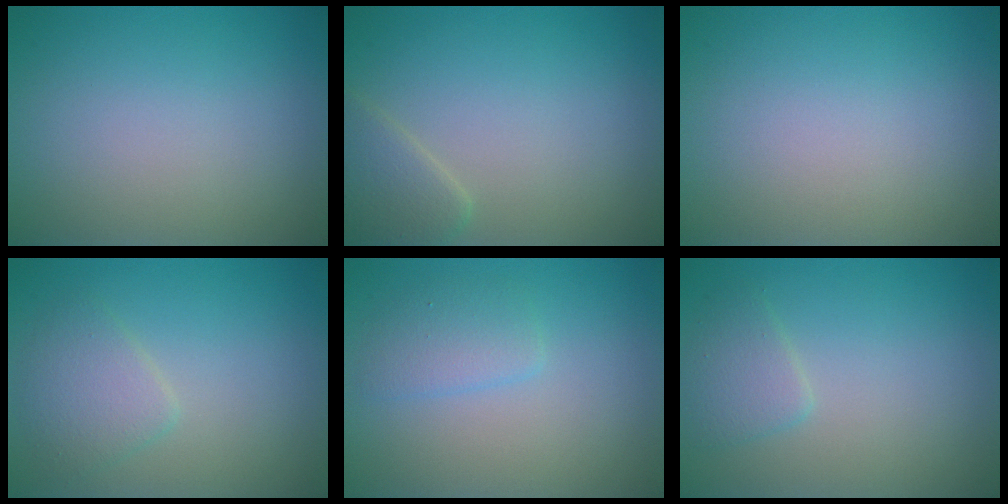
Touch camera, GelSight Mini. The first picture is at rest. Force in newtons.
{"total": 2.4, "press": 2.4, "slide": 0.1}
{"total": 0.0}
{"total": 2.6, "press": 2.6, "slide": 0.1}
{"total": 1.9, "press": 1.9, "slide": 0.1}
{"total": 1.9, "press": 1.9, "slide": 0.1}